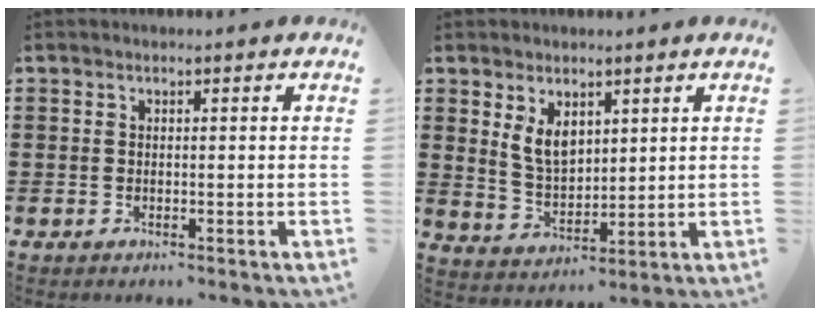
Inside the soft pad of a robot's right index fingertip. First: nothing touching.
{"total": 5.2, "force": [2.6, 2.9, 3.4], "torque": [-0.083, 0.005, 0.047]}